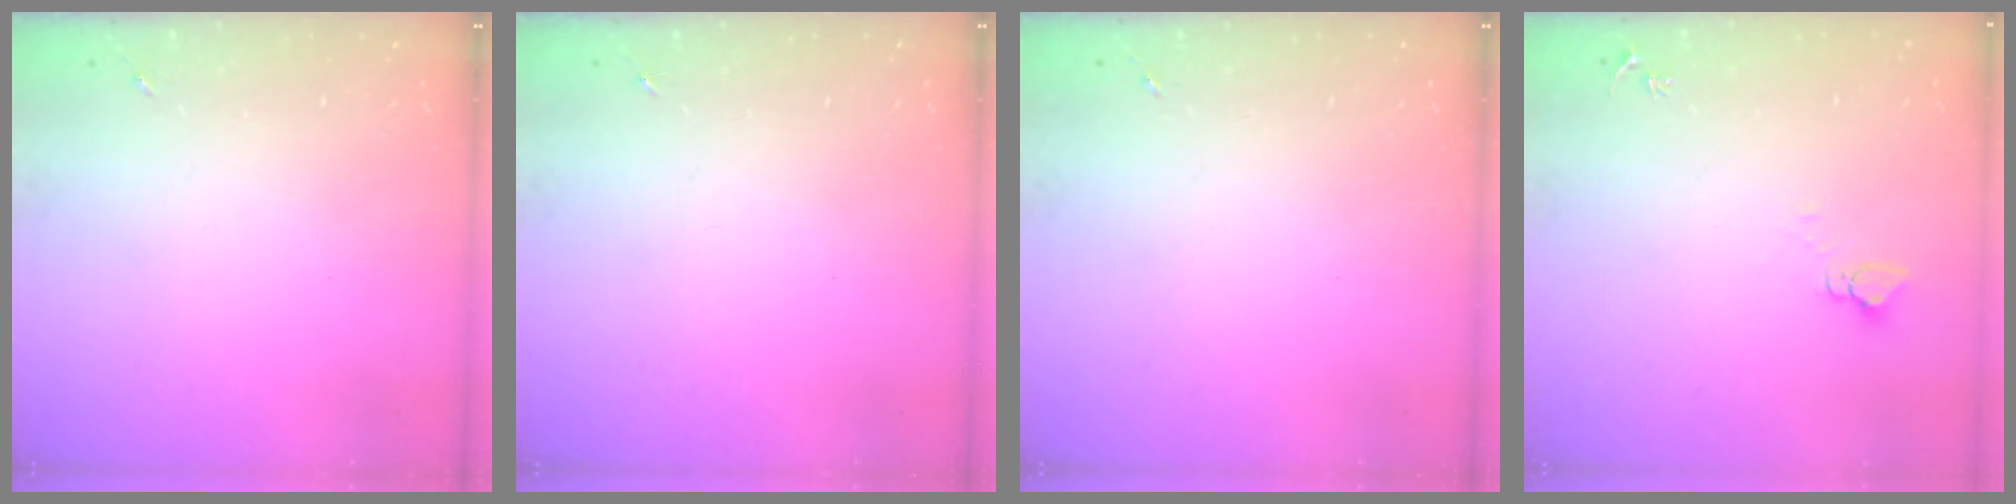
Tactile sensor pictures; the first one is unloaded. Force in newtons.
{"total": 0.0}
{"total": 0.0}
{"total": 2.7, "press": 2.7, "slide": 0.2}